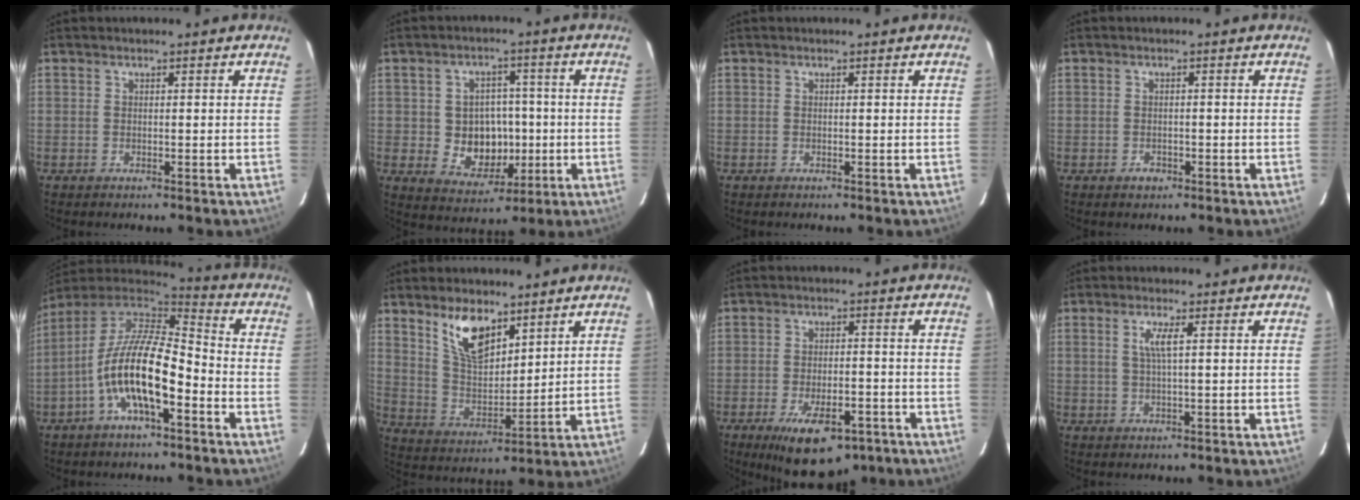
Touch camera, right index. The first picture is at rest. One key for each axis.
{"total": 9.2, "fx": -1.0, "fy": 8.0, "fz": 4.4, "tx": -0.096, "ty": 0.009, "tz": 0.003}
{"total": 0.0}
{"total": 1.8, "fx": -0.9, "fy": 1.5, "fz": 0.5, "tx": -0.008, "ty": 0.002, "tz": -0.013}
{"total": 15.7, "fx": -6.0, "fy": 5.3, "fz": 13.5, "tx": -0.262, "ty": -0.004, "tz": -0.119}
{"total": 10.8, "fx": 6.9, "fy": 4.7, "fz": 6.8, "tx": -0.121, "ty": 0.003, "tz": 0.141}
{"total": 13.9, "fx": -8.5, "fy": 5.9, "fz": 9.2, "tx": -0.170, "ty": -0.020, "tz": -0.119}
{"total": 3.0, "fx": 0.8, "fy": 0.1, "fz": 2.9, "tx": -0.056, "ty": 0.001, "tz": 0.015}